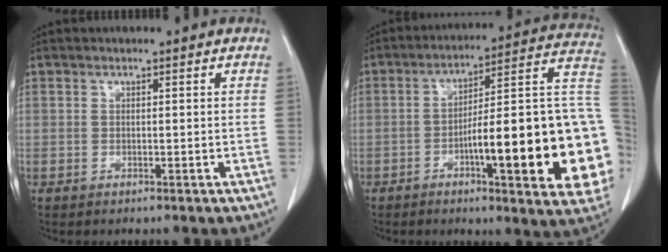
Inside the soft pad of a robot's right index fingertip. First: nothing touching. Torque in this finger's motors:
{"motor_torque": [1.47, -0.67, 0.73, 0.21]}